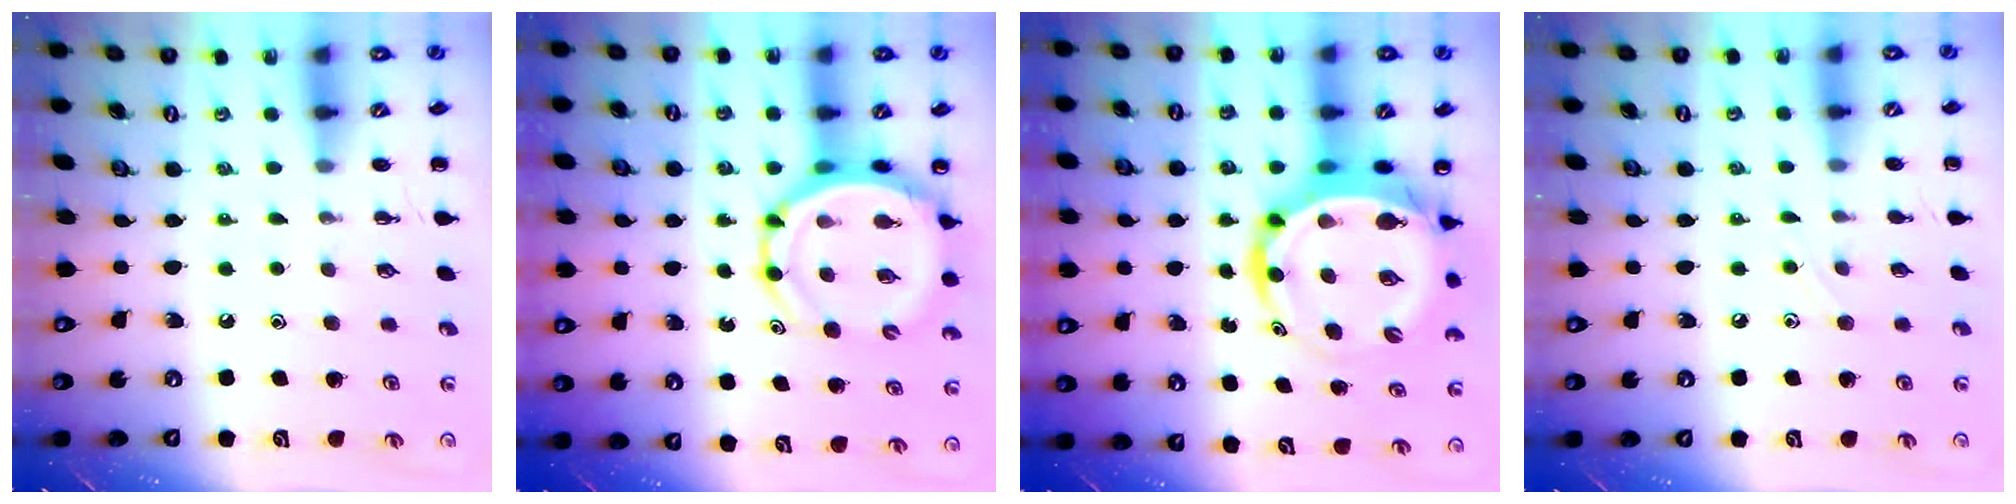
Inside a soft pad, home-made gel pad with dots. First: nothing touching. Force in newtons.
{"total": 8.9, "press": 8.4, "slide": 2.9}
{"total": 11.5, "press": 11.0, "slide": 3.2}
{"total": 4.3, "press": 4.2, "slide": 1.3}